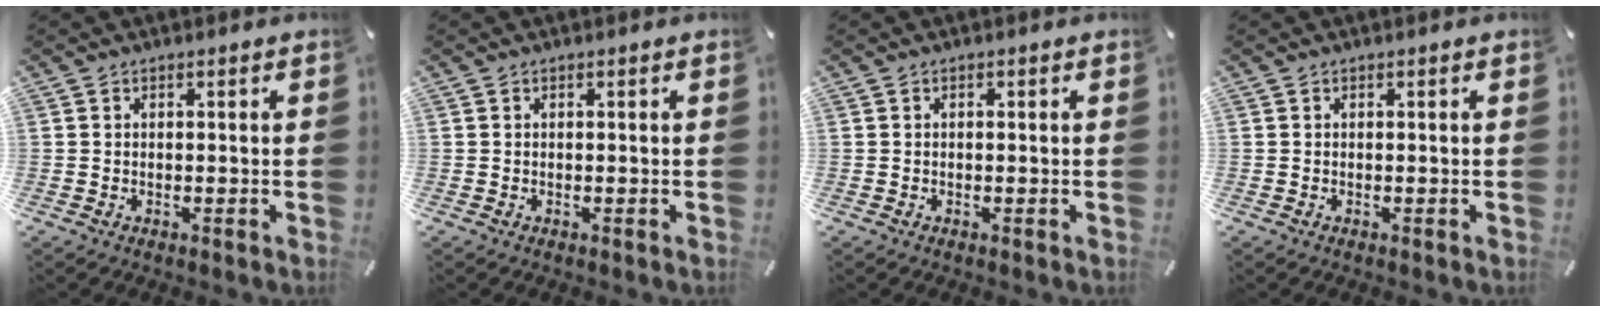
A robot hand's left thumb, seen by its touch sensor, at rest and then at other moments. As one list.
[{"total": 0.0}, {"total": 0.0}, {"total": 0.0}]